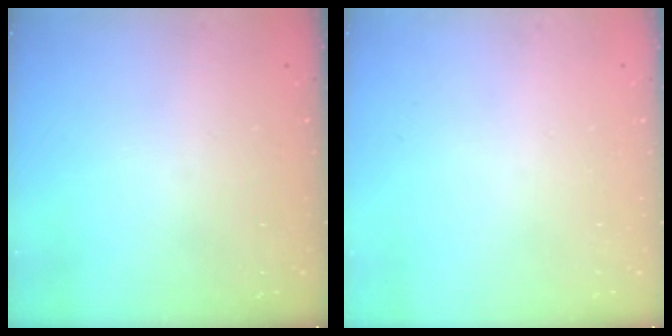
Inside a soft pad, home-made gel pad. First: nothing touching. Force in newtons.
{"total": 0.0}